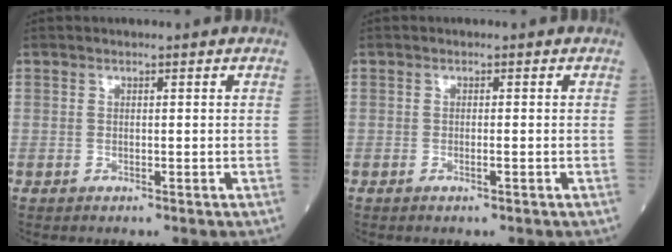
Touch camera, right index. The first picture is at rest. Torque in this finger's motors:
{"motor_torque": [-0.14, -0.03, -0.09, -0.01]}